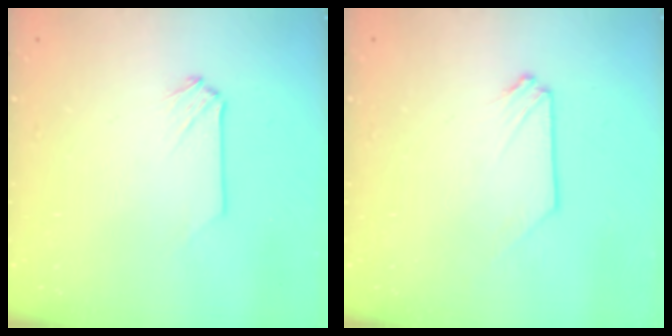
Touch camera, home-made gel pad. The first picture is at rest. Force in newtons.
{"total": 0.0}